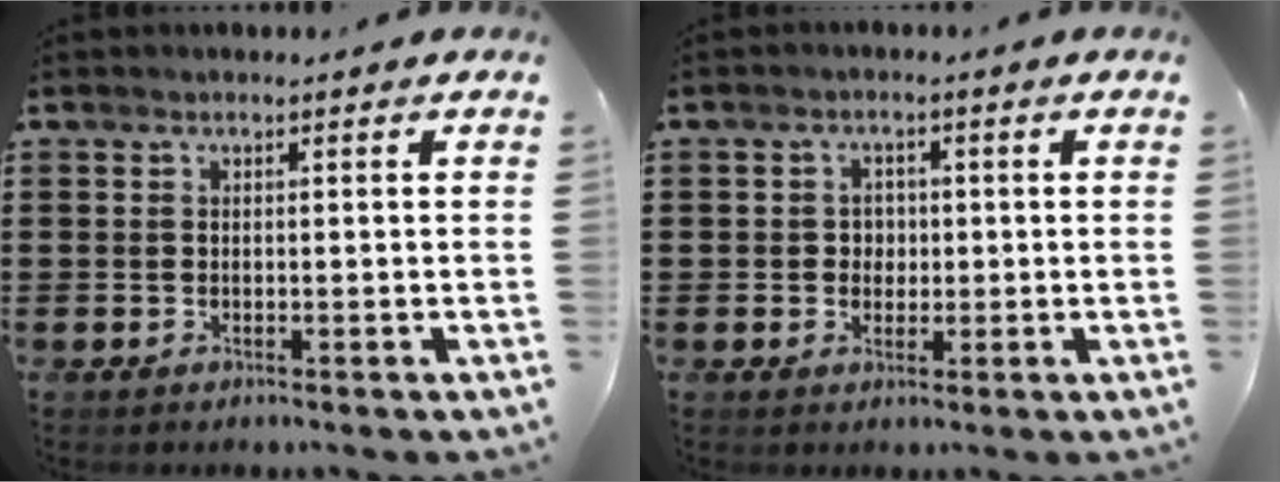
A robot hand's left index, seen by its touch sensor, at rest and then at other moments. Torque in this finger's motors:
{"motor_torque": [-0.23, 0.62, -0.02, -0.01]}